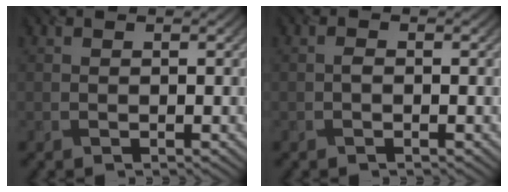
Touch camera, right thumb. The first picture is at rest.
{"total": 0.7, "force": [-0.5, 0.5, 0.3], "torque": [-0.008, -0.002, -0.007]}